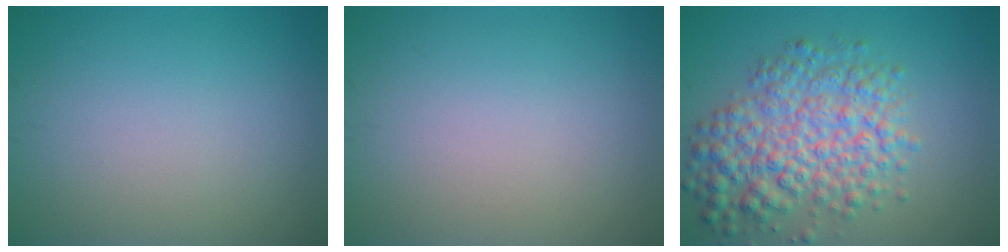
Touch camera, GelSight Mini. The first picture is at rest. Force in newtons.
{"total": 0.0}
{"total": 7.0, "press": 7.0, "slide": 0.2}